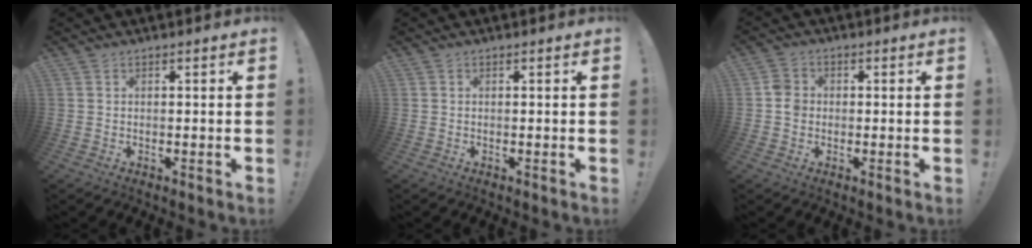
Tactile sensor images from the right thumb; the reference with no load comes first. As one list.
[{"total": 0.0}, {"total": 4.5, "force": [-0.6, 3.9, 2.1], "torque": [-0.030, 0.013, -0.009]}]